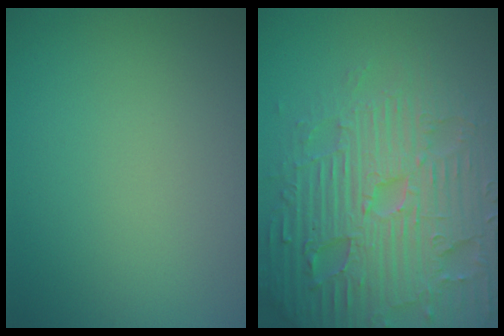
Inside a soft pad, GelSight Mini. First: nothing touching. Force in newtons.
{"total": 7.8, "press": 7.6, "slide": 1.7}